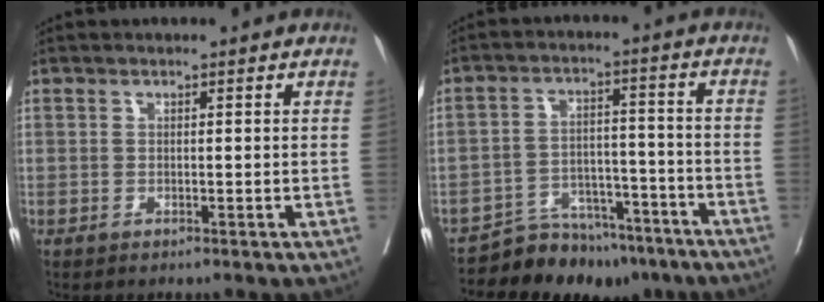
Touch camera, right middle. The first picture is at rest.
{"total": 11.2, "force": [-9.9, 4.9, 2.1], "torque": [-0.012, 0.039, -0.147]}